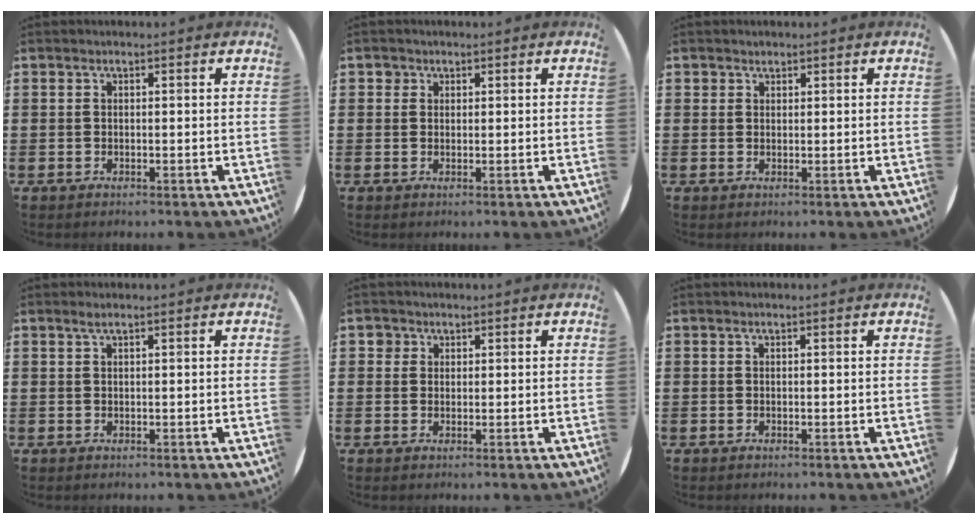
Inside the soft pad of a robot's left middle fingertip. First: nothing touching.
{"total": 1.2, "force": [0.8, 0.8, 0.1], "torque": [0.012, -0.004, 0.014]}
{"total": 1.0, "force": [0.9, 0.4, -0.1], "torque": [0.008, -0.001, 0.016]}
{"total": 0.7, "force": [0.4, 0.0, 0.6], "torque": [-0.011, 0.001, 0.007]}
{"total": 1.5, "force": [1.0, 1.1, 0.1], "torque": [0.011, -0.003, 0.017]}
{"total": 0.0}